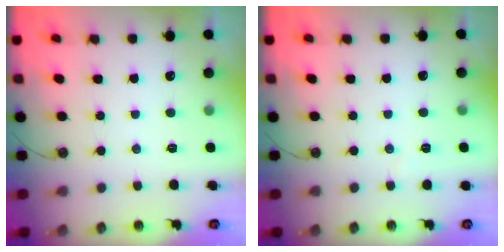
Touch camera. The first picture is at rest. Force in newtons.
{"total": 3.0, "press": 2.0, "slide": 2.2}